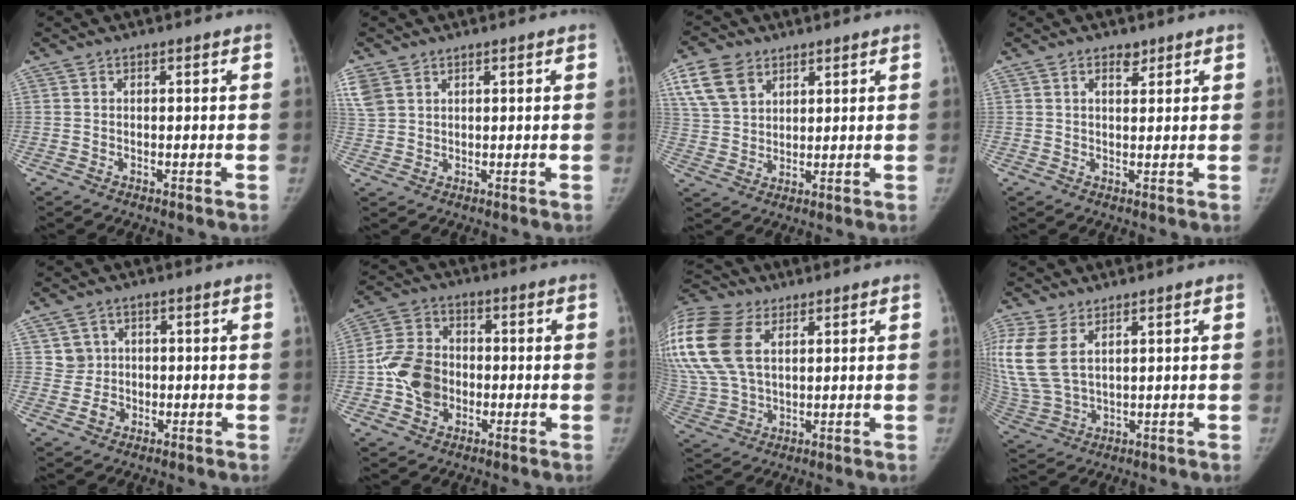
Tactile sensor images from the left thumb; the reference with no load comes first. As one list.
[{"total": 6.3, "force": [3.2, 4.3, 3.2], "torque": [-0.087, 0.007, 0.075]}, {"total": 9.6, "force": [5.0, 6.5, 5.0], "torque": [-0.083, -0.009, 0.102]}, {"total": 2.1, "force": [1.3, 1.2, 1.2], "torque": [-0.006, -0.011, 0.021]}, {"total": 3.8, "force": [0.2, 3.8, 0.2], "torque": [0.027, 0.002, 0.004]}, {"total": 10.4, "force": [-1.8, 8.2, 6.2], "torque": [-0.097, 0.020, -0.040]}, {"total": 25.4, "force": [9.1, 16.2, 17.2], "torque": [-0.443, 0.029, 0.180]}, {"total": 15.2, "force": [5.6, 9.0, 10.8], "torque": [-0.275, -0.011, 0.123]}]